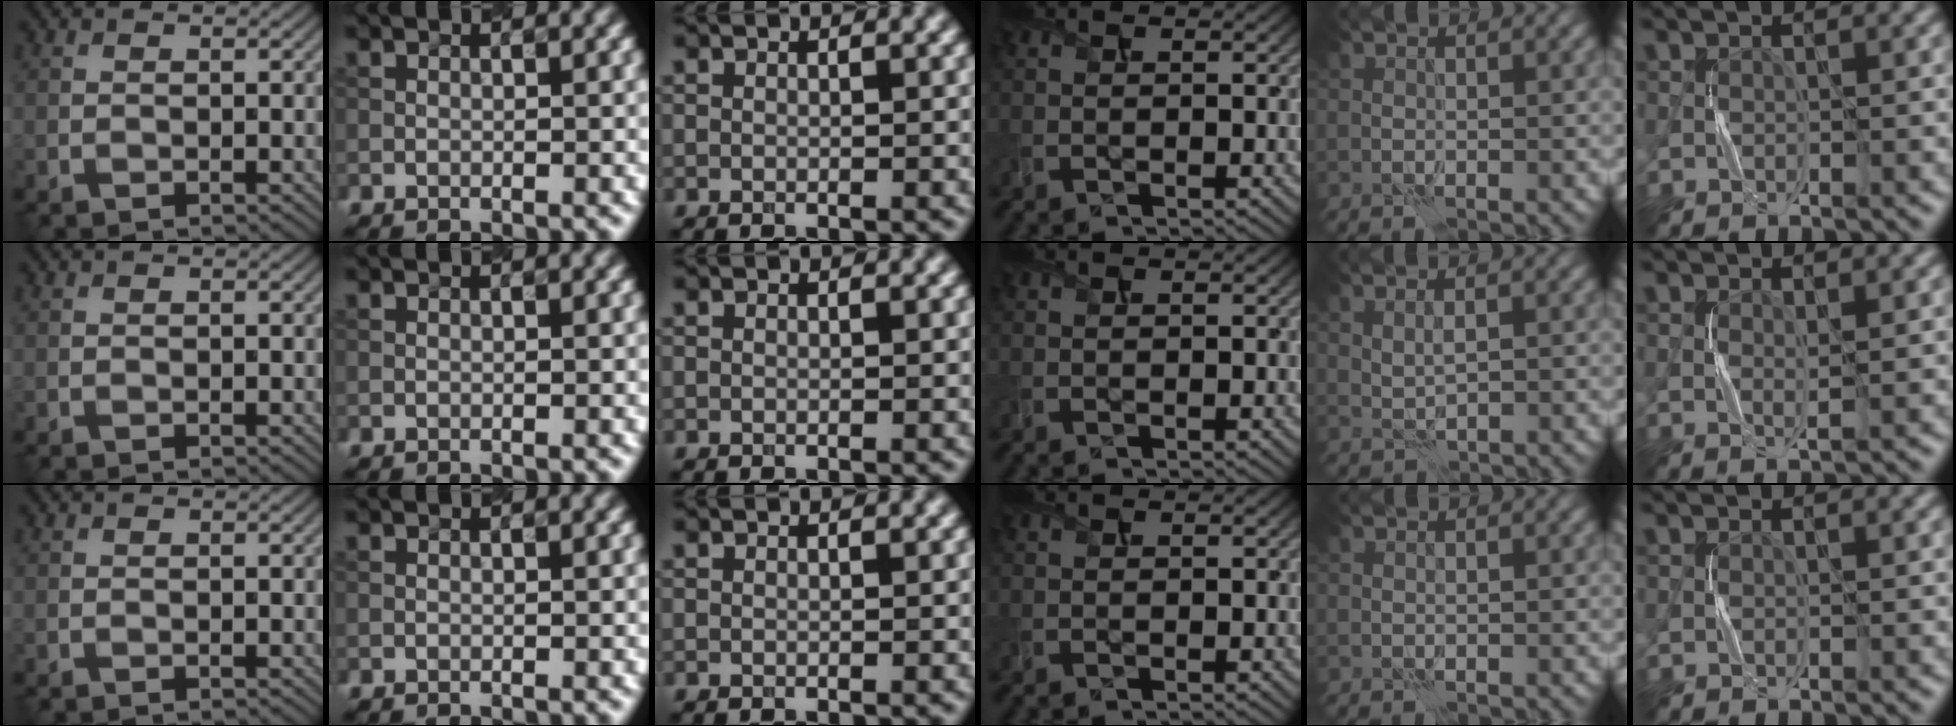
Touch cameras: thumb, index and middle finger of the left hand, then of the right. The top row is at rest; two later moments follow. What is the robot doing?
{"motion": "press", "object": "gel pad"}